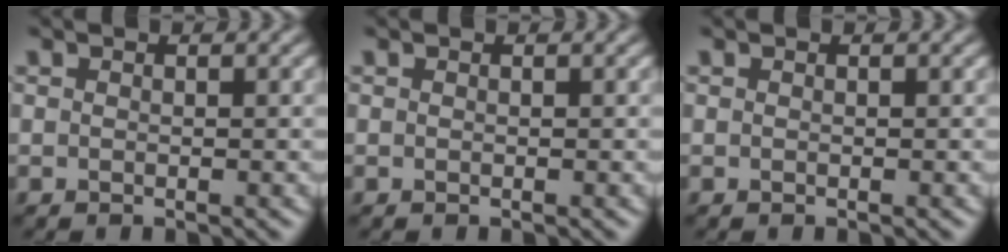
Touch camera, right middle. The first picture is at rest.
{"total": 0.0}
{"total": 0.0}